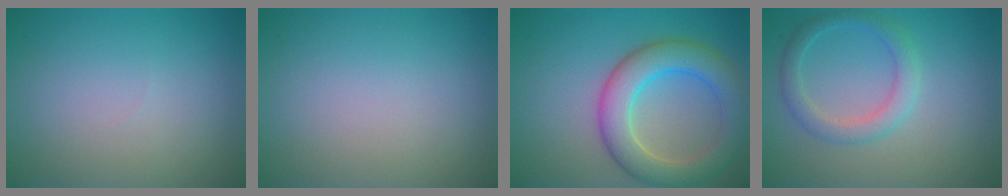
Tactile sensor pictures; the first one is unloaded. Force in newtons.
{"total": 0.0}
{"total": 6.6, "press": 6.6, "slide": 0.3}
{"total": 2.7, "press": 2.7, "slide": 0.1}